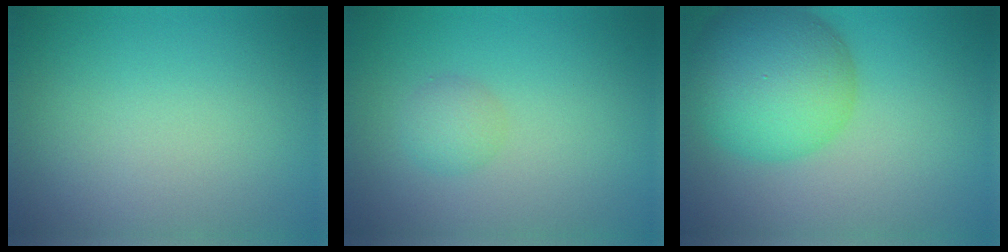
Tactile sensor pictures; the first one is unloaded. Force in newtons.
{"total": 1.6, "press": 1.6, "slide": 0.0}
{"total": 8.7, "press": 8.7, "slide": 0.4}